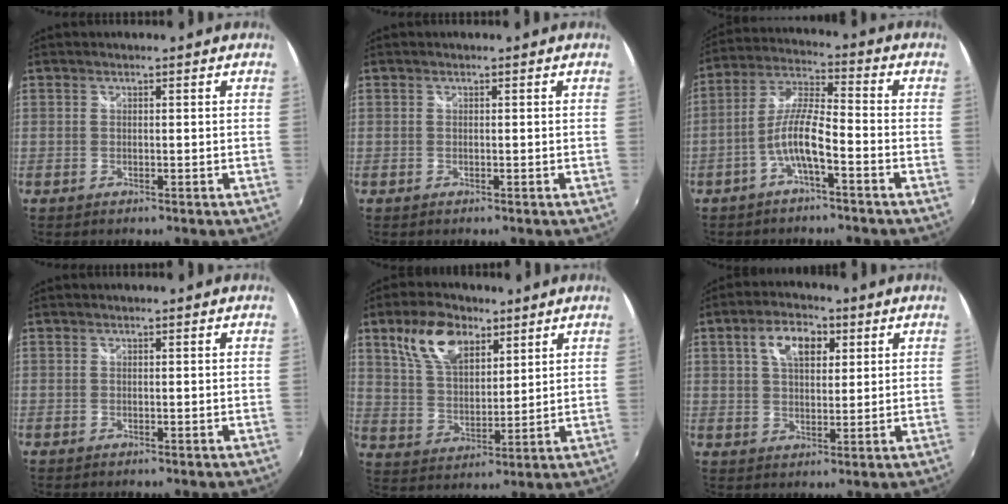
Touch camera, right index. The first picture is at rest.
{"total": 0.0}
{"total": 7.8, "force": [-3.7, 1.4, 6.7], "torque": [-0.149, 0.011, -0.071]}
{"total": 0.0}
{"total": 11.7, "force": [6.7, 6.2, 7.2], "torque": [-0.138, 0.019, 0.131]}
{"total": 7.8, "force": [3.0, 4.4, 5.6], "torque": [-0.099, 0.020, 0.050]}